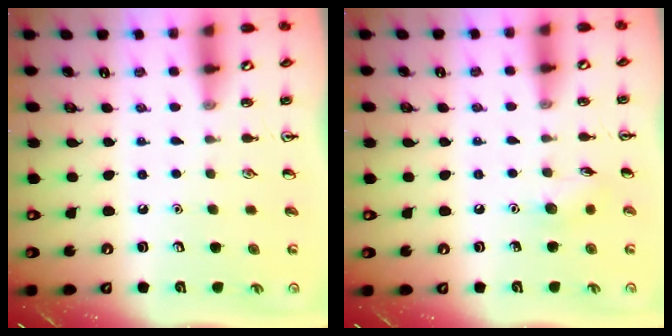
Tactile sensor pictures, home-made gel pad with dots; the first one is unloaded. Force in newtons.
{"total": 6.2, "press": 6.0, "slide": 1.7}